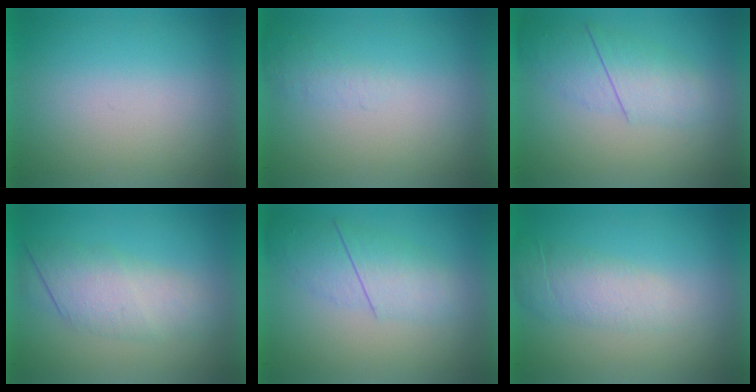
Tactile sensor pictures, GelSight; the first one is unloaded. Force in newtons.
{"total": 1.0}
{"total": 2.3}
{"total": 3.1}
{"total": 2.3}
{"total": 2.0}